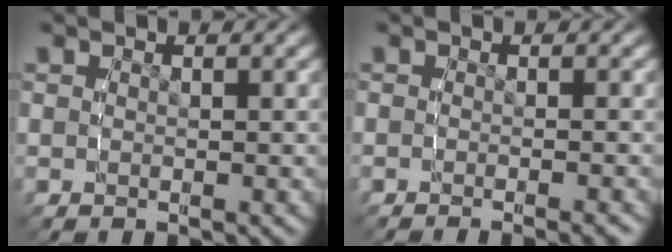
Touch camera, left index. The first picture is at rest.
{"total": 2.1, "force": [-1.8, 0.3, 1.2], "torque": [-0.013, 0.000, -0.028]}